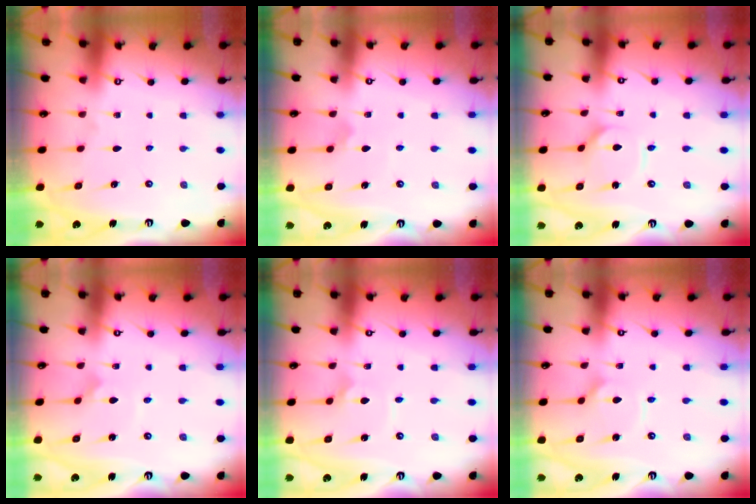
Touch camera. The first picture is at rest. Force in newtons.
{"total": 3.1, "press": 3.1, "slide": 0.5}
{"total": 2.9, "press": 2.9, "slide": 0.4}
{"total": 1.1, "press": 1.1, "slide": 0.0}
{"total": 2.3, "press": 2.3, "slide": 0.1}
{"total": 3.7, "press": 3.6, "slide": 0.5}